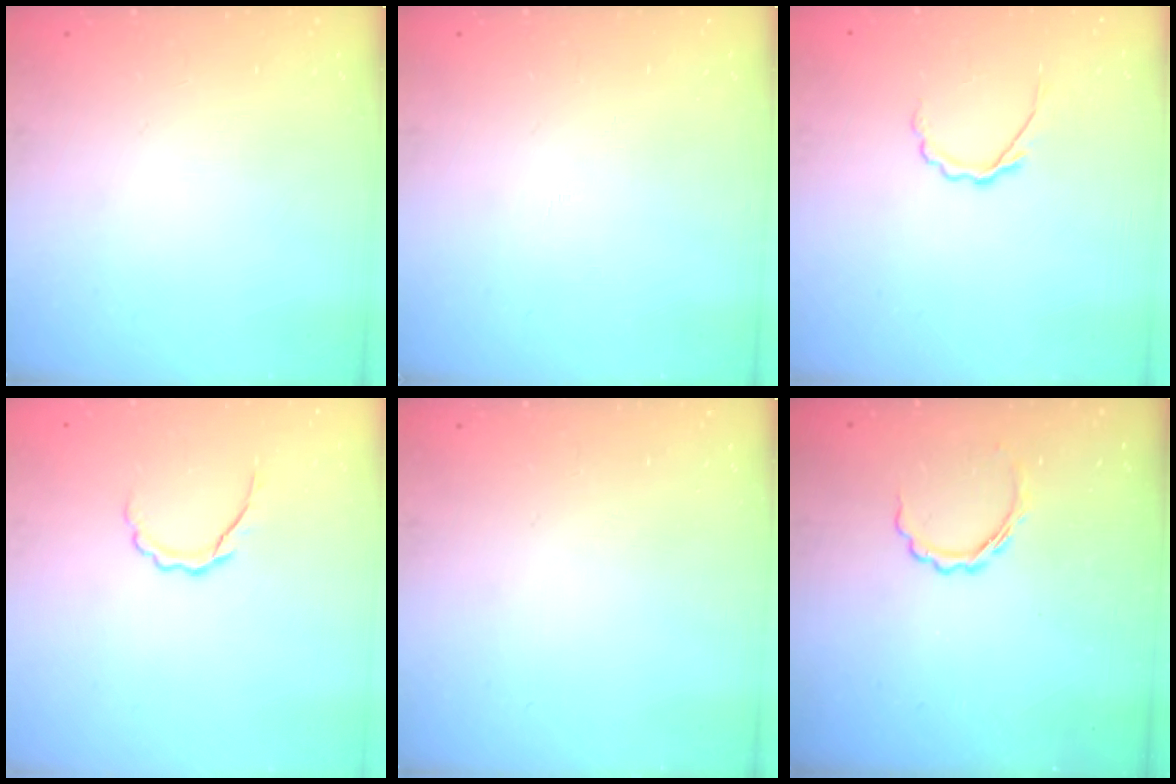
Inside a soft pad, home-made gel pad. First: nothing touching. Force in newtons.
{"total": 0.0}
{"total": 3.1, "press": 2.9, "slide": 1.0}
{"total": 5.4, "press": 5.1, "slide": 1.8}
{"total": 0.0}
{"total": 5.0, "press": 4.9, "slide": 0.9}